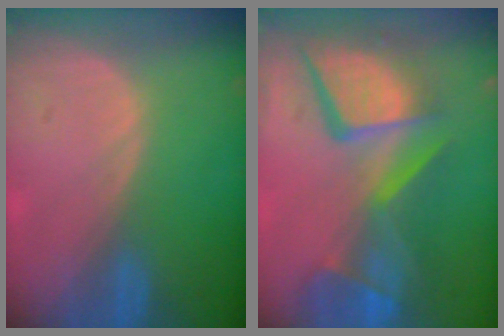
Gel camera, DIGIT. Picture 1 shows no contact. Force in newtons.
{"total": 13.8, "press": 11.2, "slide": 8.0}